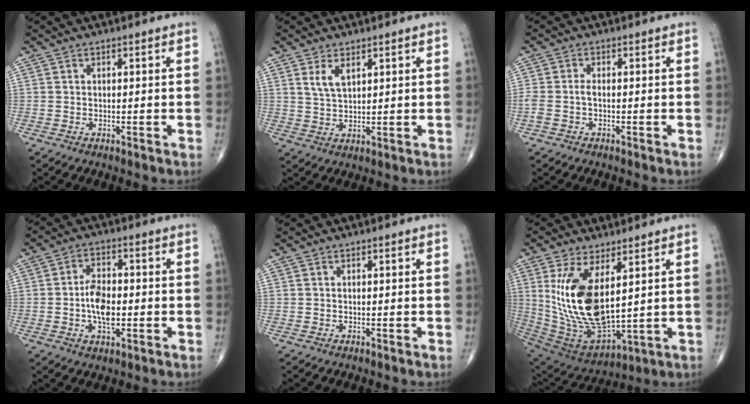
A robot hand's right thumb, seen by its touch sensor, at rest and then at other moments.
{"total": 4.0, "force": [2.0, 1.8, 2.8], "torque": [-0.050, -0.011, 0.044]}
{"total": 2.2, "force": [-0.5, 1.0, 1.9], "torque": [-0.053, 0.006, -0.009]}
{"total": 7.4, "force": [-1.0, 4.0, 6.1], "torque": [-0.102, 0.008, -0.020]}
{"total": 0.0}
{"total": 17.4, "force": [4.2, 7.8, 15.0], "torque": [-0.294, -0.030, 0.106]}